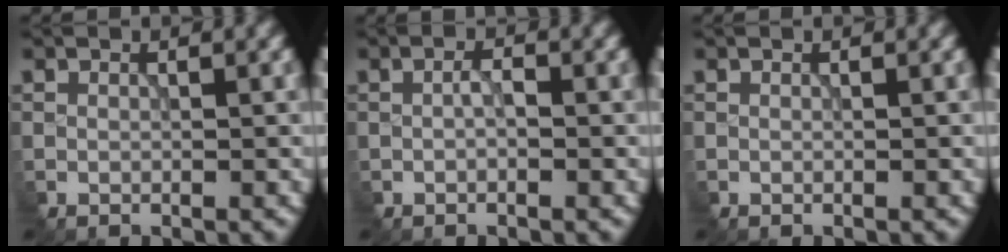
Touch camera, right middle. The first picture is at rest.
{"total": 1.3, "force": [-0.3, 0.6, 1.1], "torque": [-0.021, 0.002, -0.006]}
{"total": 0.0}